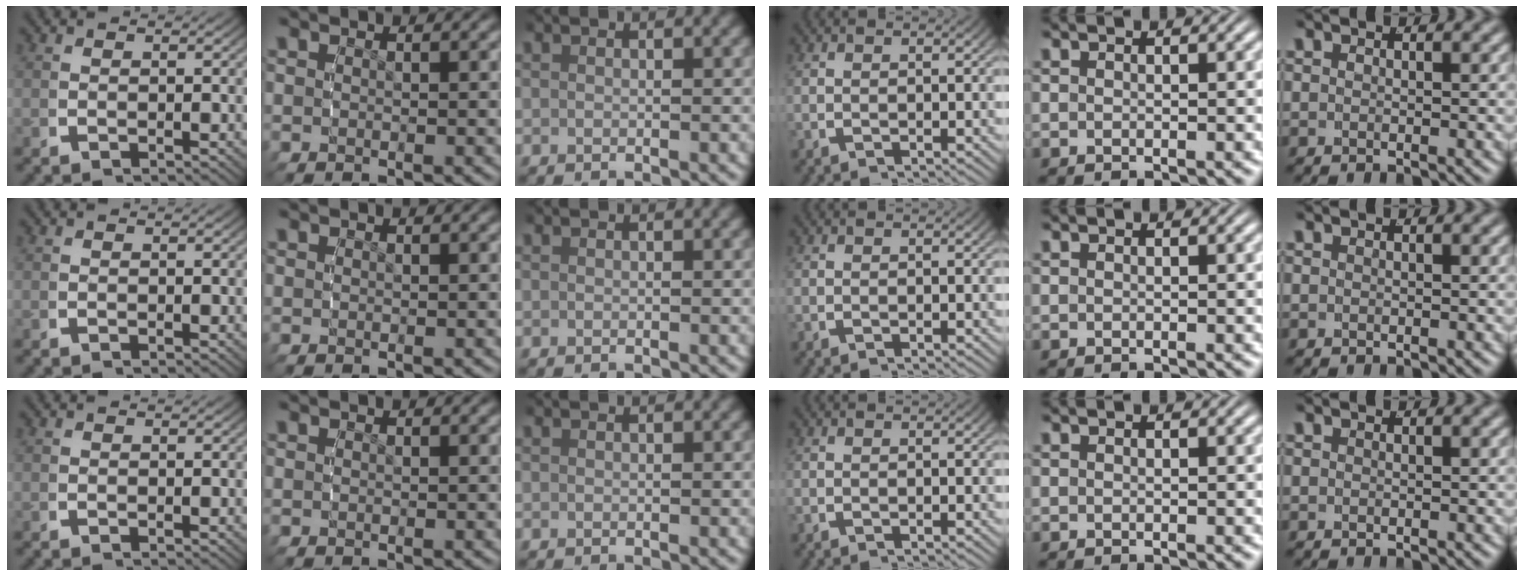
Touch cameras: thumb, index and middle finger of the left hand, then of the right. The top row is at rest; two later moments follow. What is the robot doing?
{"motion": "reach", "object": "ribbon"}